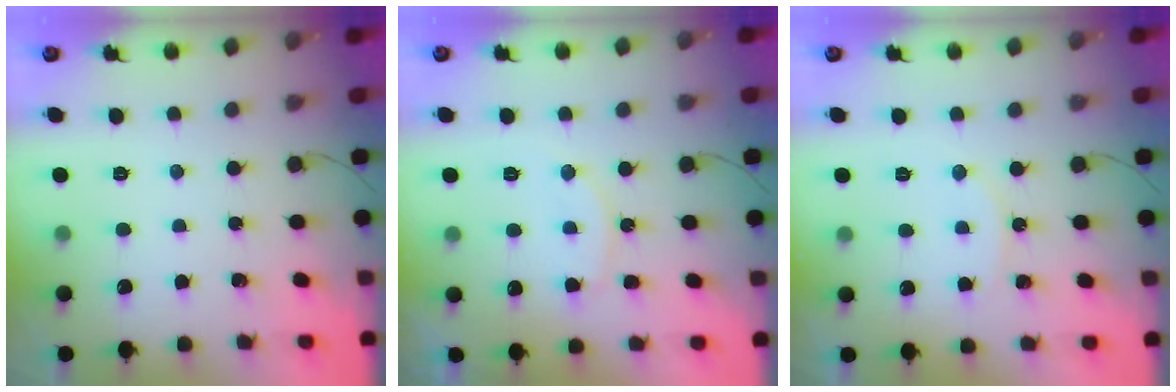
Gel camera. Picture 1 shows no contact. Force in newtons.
{"total": 8.8, "press": 8.8, "slide": 0.7}
{"total": 6.2, "press": 6.2, "slide": 0.5}